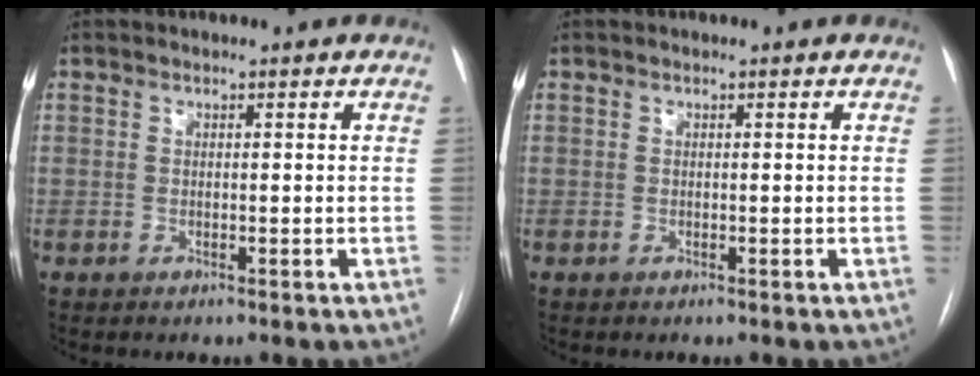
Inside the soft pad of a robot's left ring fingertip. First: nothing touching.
{"total": 0.0}